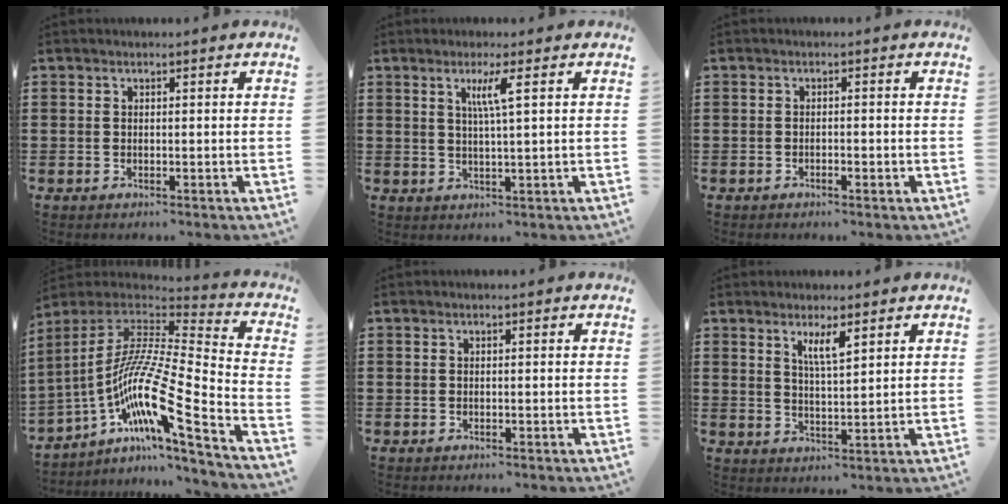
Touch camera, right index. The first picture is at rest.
{"total": 3.7, "force": [1.3, -0.3, 3.4], "torque": [-0.070, -0.005, 0.018]}
{"total": 0.9, "force": [-0.6, 0.3, 0.6], "torque": [-0.014, -0.003, -0.010]}
{"total": 14.1, "force": [-6.4, 1.7, 12.4], "torque": [-0.269, -0.028, -0.135]}
{"total": 0.0}
{"total": 3.9, "force": [2.3, 0.9, 3.1], "torque": [-0.066, 0.004, 0.040]}